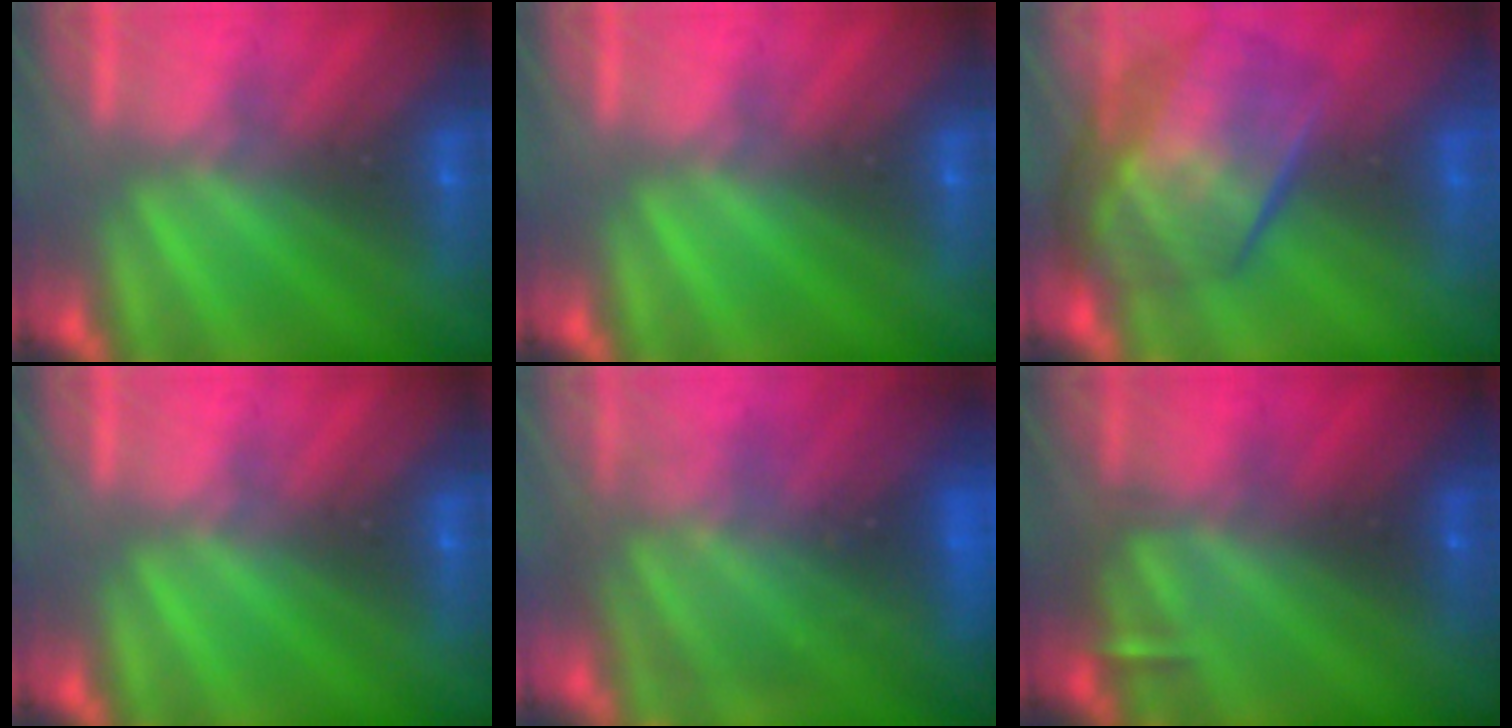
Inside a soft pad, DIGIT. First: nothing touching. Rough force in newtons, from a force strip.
{"total": 0.0}
{"total": 8.4}
{"total": 0.0}
{"total": 8.2}
{"total": 3.0}